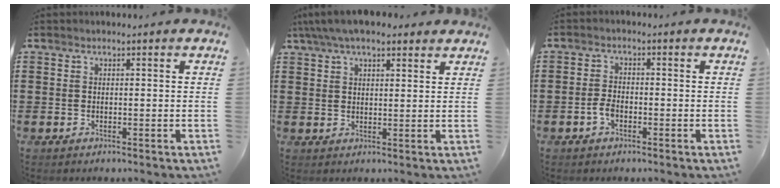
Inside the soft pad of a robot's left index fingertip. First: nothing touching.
{"total": 5.8, "force": [4.4, 1.8, 3.3], "torque": [-0.074, 0.002, 0.081]}
{"total": 2.4, "force": [-0.9, 1.3, 1.8], "torque": [-0.051, -0.003, -0.022]}